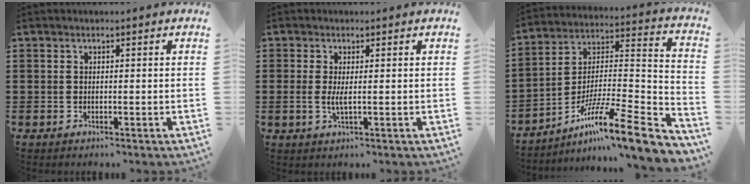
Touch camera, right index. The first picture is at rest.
{"total": 2.4, "force": [0.1, 0.5, 2.3], "torque": [-0.044, -0.002, 0.001]}
{"total": 13.0, "force": [-8.9, 1.4, 9.3], "torque": [-0.145, 0.006, -0.161]}